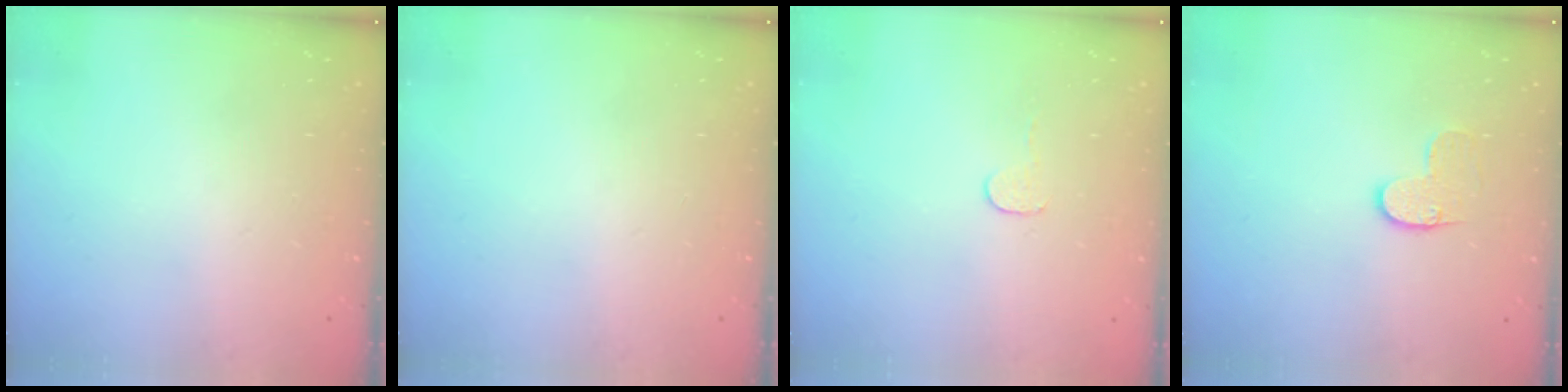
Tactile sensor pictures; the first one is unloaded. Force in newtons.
{"total": 0.0}
{"total": 3.0, "press": 3.0, "slide": 0.3}
{"total": 6.3, "press": 6.3, "slide": 0.3}